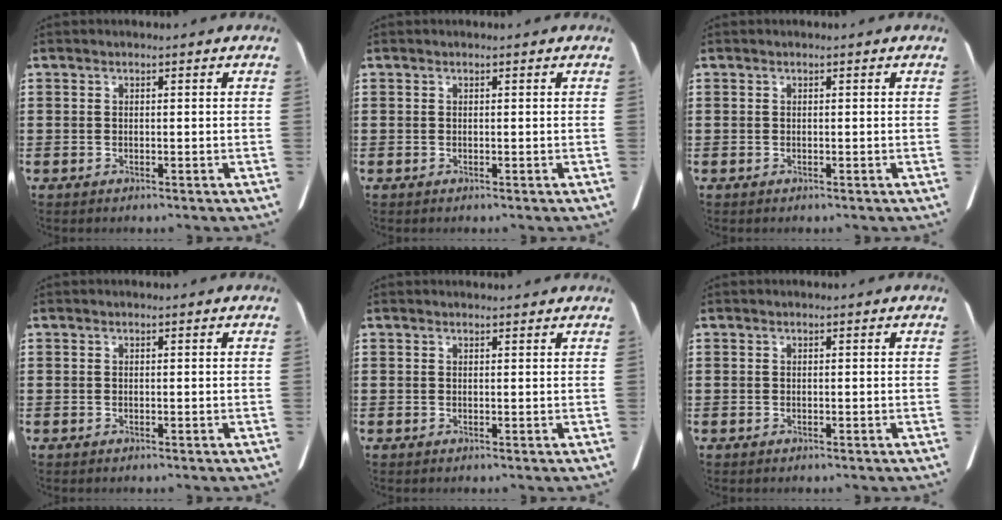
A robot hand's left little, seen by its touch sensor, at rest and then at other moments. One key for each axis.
{"total": 0.0}
{"total": 0.0}
{"total": 0.0}
{"total": 0.8, "fx": 0.8, "fy": 0.0, "fz": 0.2, "tx": 0.003, "ty": -0.001, "tz": 0.012}
{"total": 0.0}